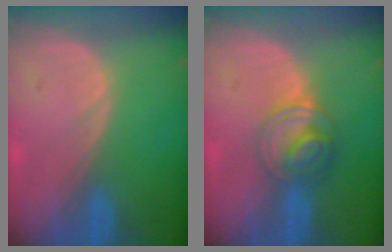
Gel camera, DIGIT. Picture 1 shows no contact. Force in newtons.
{"total": 6.2, "press": 5.3, "slide": 3.1}